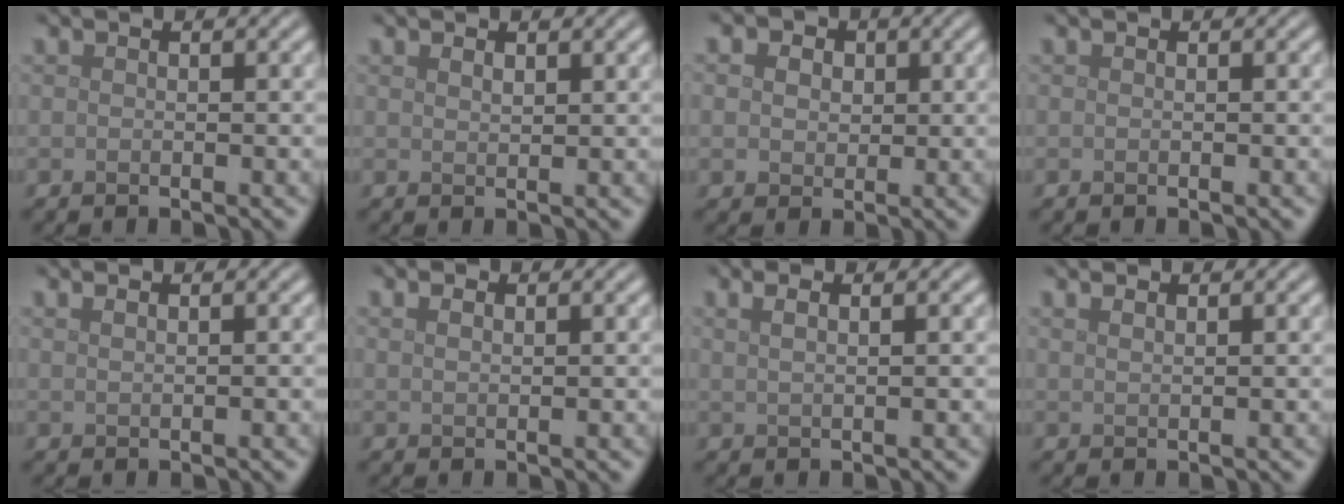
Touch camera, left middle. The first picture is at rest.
{"total": 0.9, "force": [0.7, 0.3, 0.4], "torque": [-0.010, -0.002, 0.015]}
{"total": 6.0, "force": [2.5, 4.5, 3.1], "torque": [-0.054, 0.025, 0.009]}
{"total": 0.0}
{"total": 1.2, "force": [0.9, 0.4, 0.7], "torque": [-0.007, -0.004, 0.011]}
{"total": 1.0, "force": [0.7, 0.5, 0.6], "torque": [-0.015, 0.000, 0.015]}
{"total": 2.9, "force": [1.6, 1.3, 2.1], "torque": [-0.018, 0.008, 0.002]}
{"total": 1.3, "force": [1.1, 0.4, 0.6], "torque": [-0.006, 0.000, 0.013]}